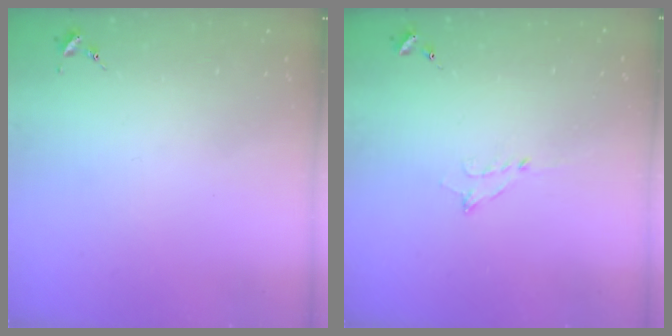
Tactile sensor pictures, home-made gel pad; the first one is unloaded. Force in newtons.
{"total": 5.2, "press": 5.2, "slide": 0.3}